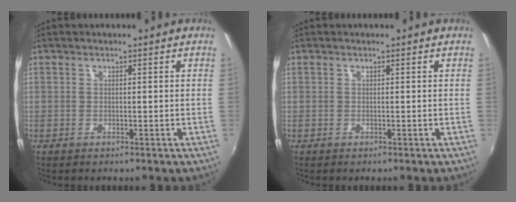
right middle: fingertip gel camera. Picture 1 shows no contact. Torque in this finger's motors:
{"motor_torque": [-0.01, -0.01, 0.00, 0.00]}